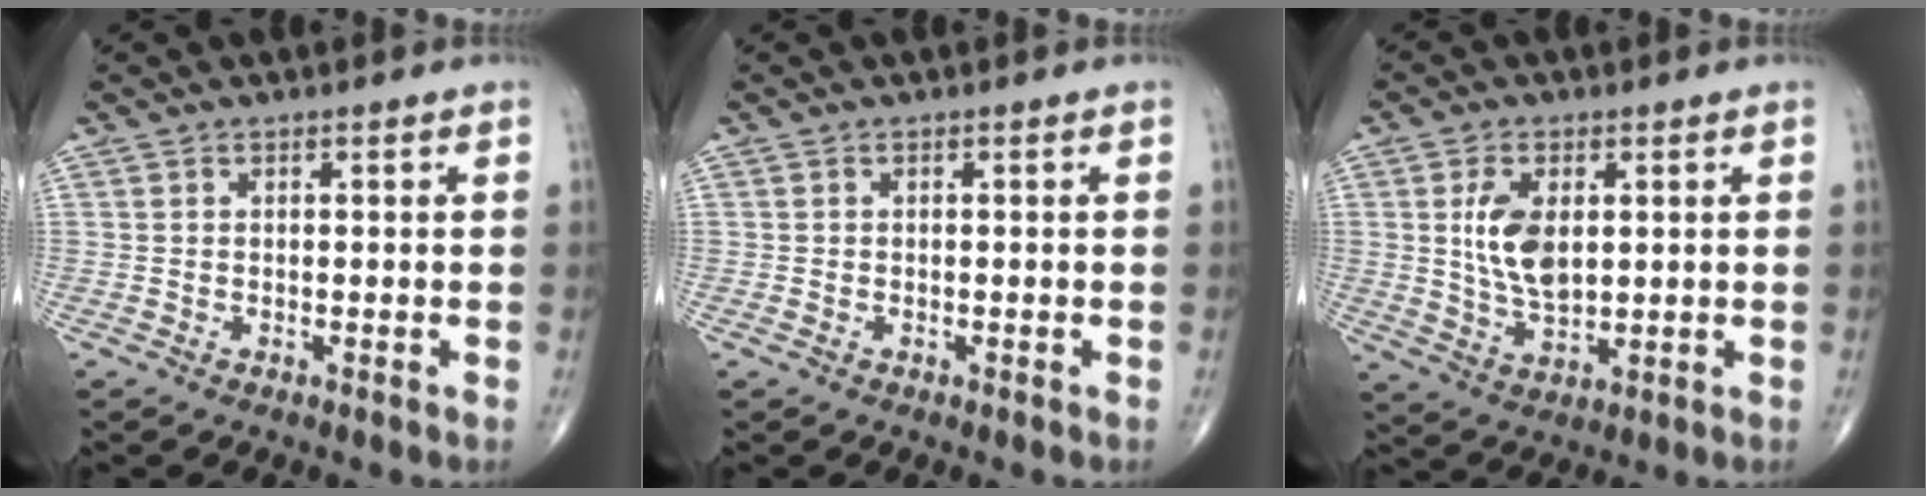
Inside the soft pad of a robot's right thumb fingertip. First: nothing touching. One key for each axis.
{"total": 0.0}
{"total": 8.9, "fx": 1.6, "fy": 4.9, "fz": 7.2, "tx": -0.131, "ty": -0.012, "tz": 0.038}